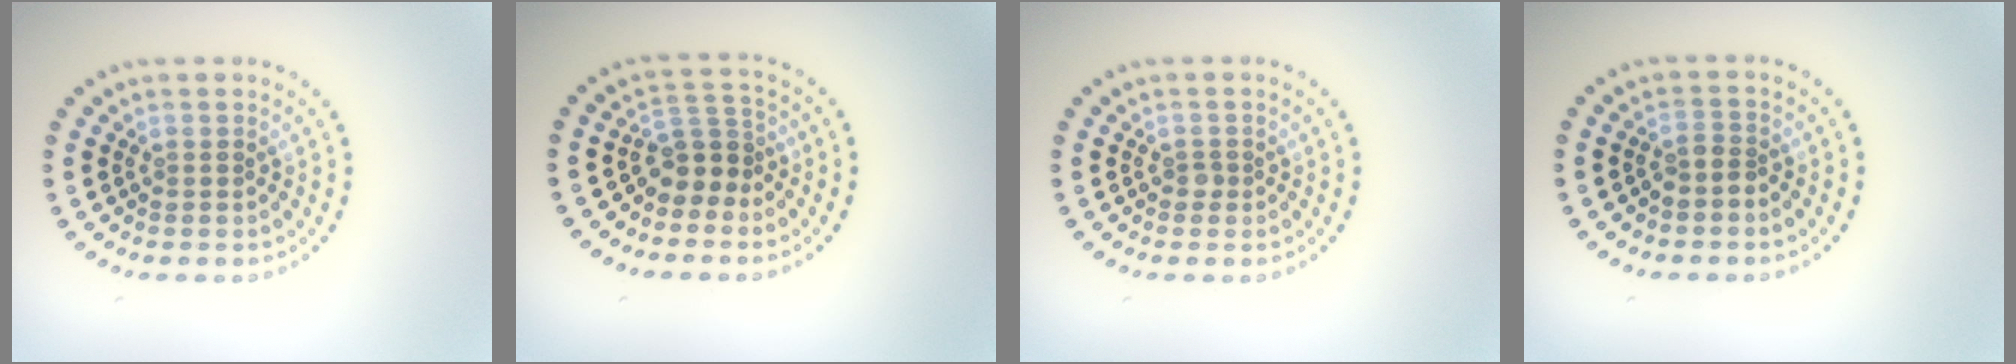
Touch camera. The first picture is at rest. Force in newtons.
{"total": 2.9, "press": 2.2, "slide": 1.8}
{"total": 0.7, "press": 0.6, "slide": 0.4}
{"total": 1.1, "press": 0.7, "slide": 0.8}